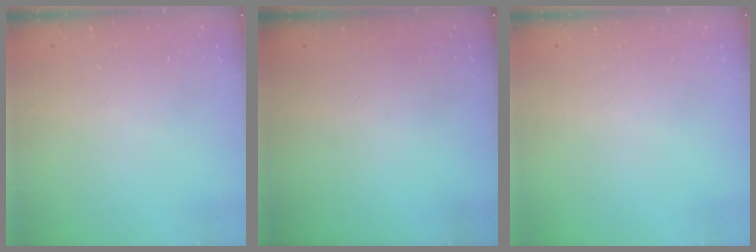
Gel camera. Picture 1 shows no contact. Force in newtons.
{"total": 0.0}
{"total": 0.0}